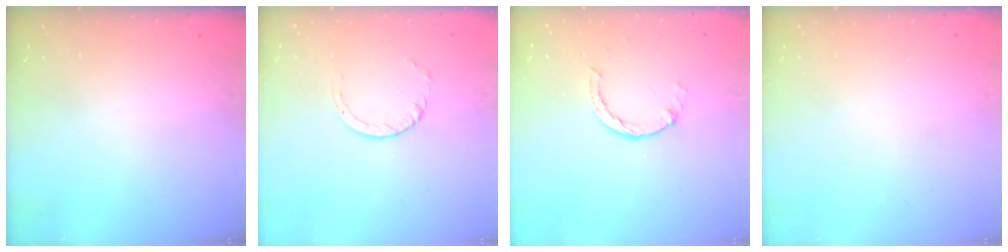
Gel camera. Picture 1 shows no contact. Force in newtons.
{"total": 1.0, "press": 1.0, "slide": 0.1}
{"total": 1.8, "press": 1.8, "slide": 0.2}
{"total": 0.0}